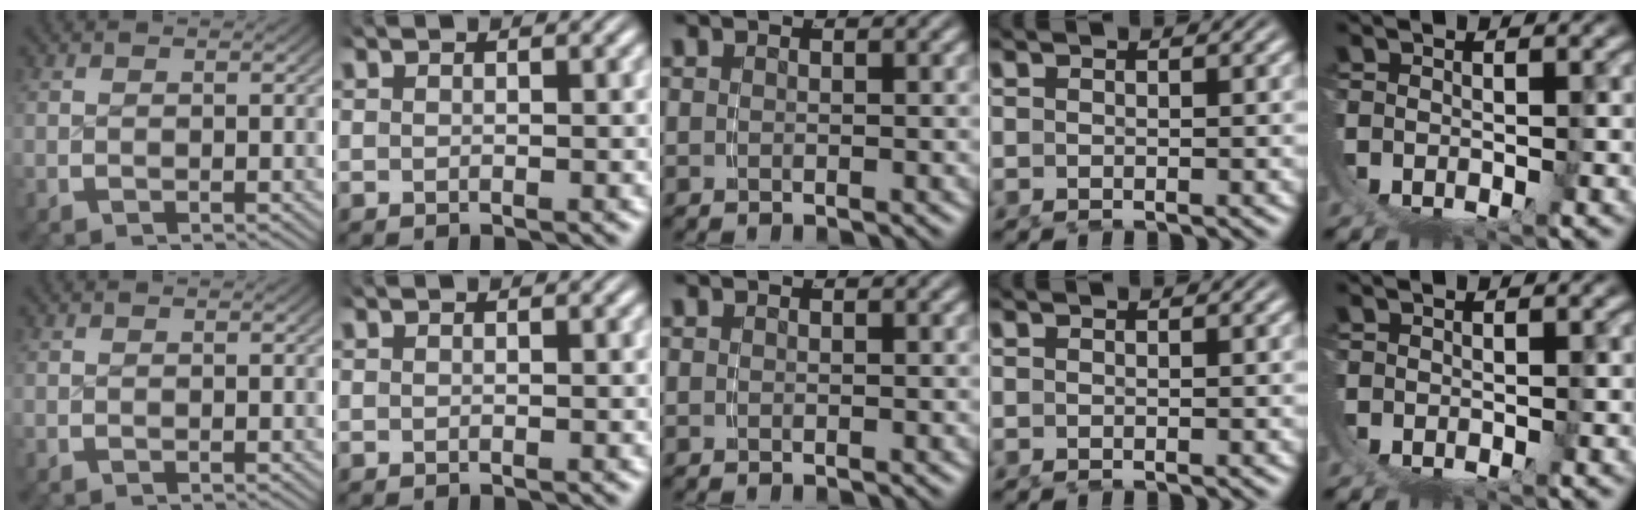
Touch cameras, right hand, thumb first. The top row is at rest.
{}